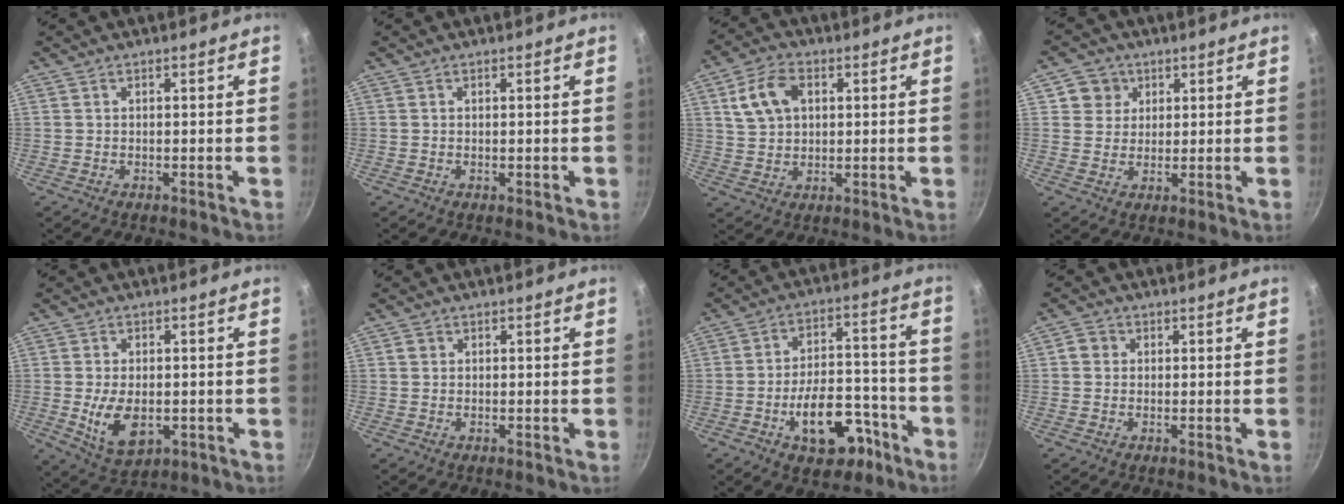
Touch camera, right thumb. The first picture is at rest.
{"total": 0.0}
{"total": 9.1, "force": [2.7, 6.4, 6.0], "torque": [-0.100, 0.009, 0.047]}
{"total": 5.3, "force": [2.0, 4.8, 0.8], "torque": [0.028, 0.005, 0.030]}
{"total": 9.2, "force": [-1.4, 5.6, 7.2], "torque": [-0.118, -0.008, -0.010]}
{"total": 1.2, "force": [0.3, 1.0, 0.4], "torque": [-0.004, 0.003, 0.003]}
{"total": 14.4, "force": [-6.6, 8.2, 9.8], "torque": [-0.112, 0.062, -0.087]}
{"total": 2.4, "force": [0.2, 2.2, 0.9], "torque": [-0.005, 0.004, -0.002]}